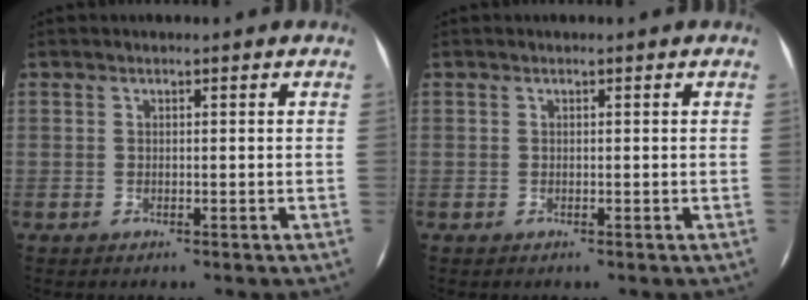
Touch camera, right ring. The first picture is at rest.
{"total": 0.0}